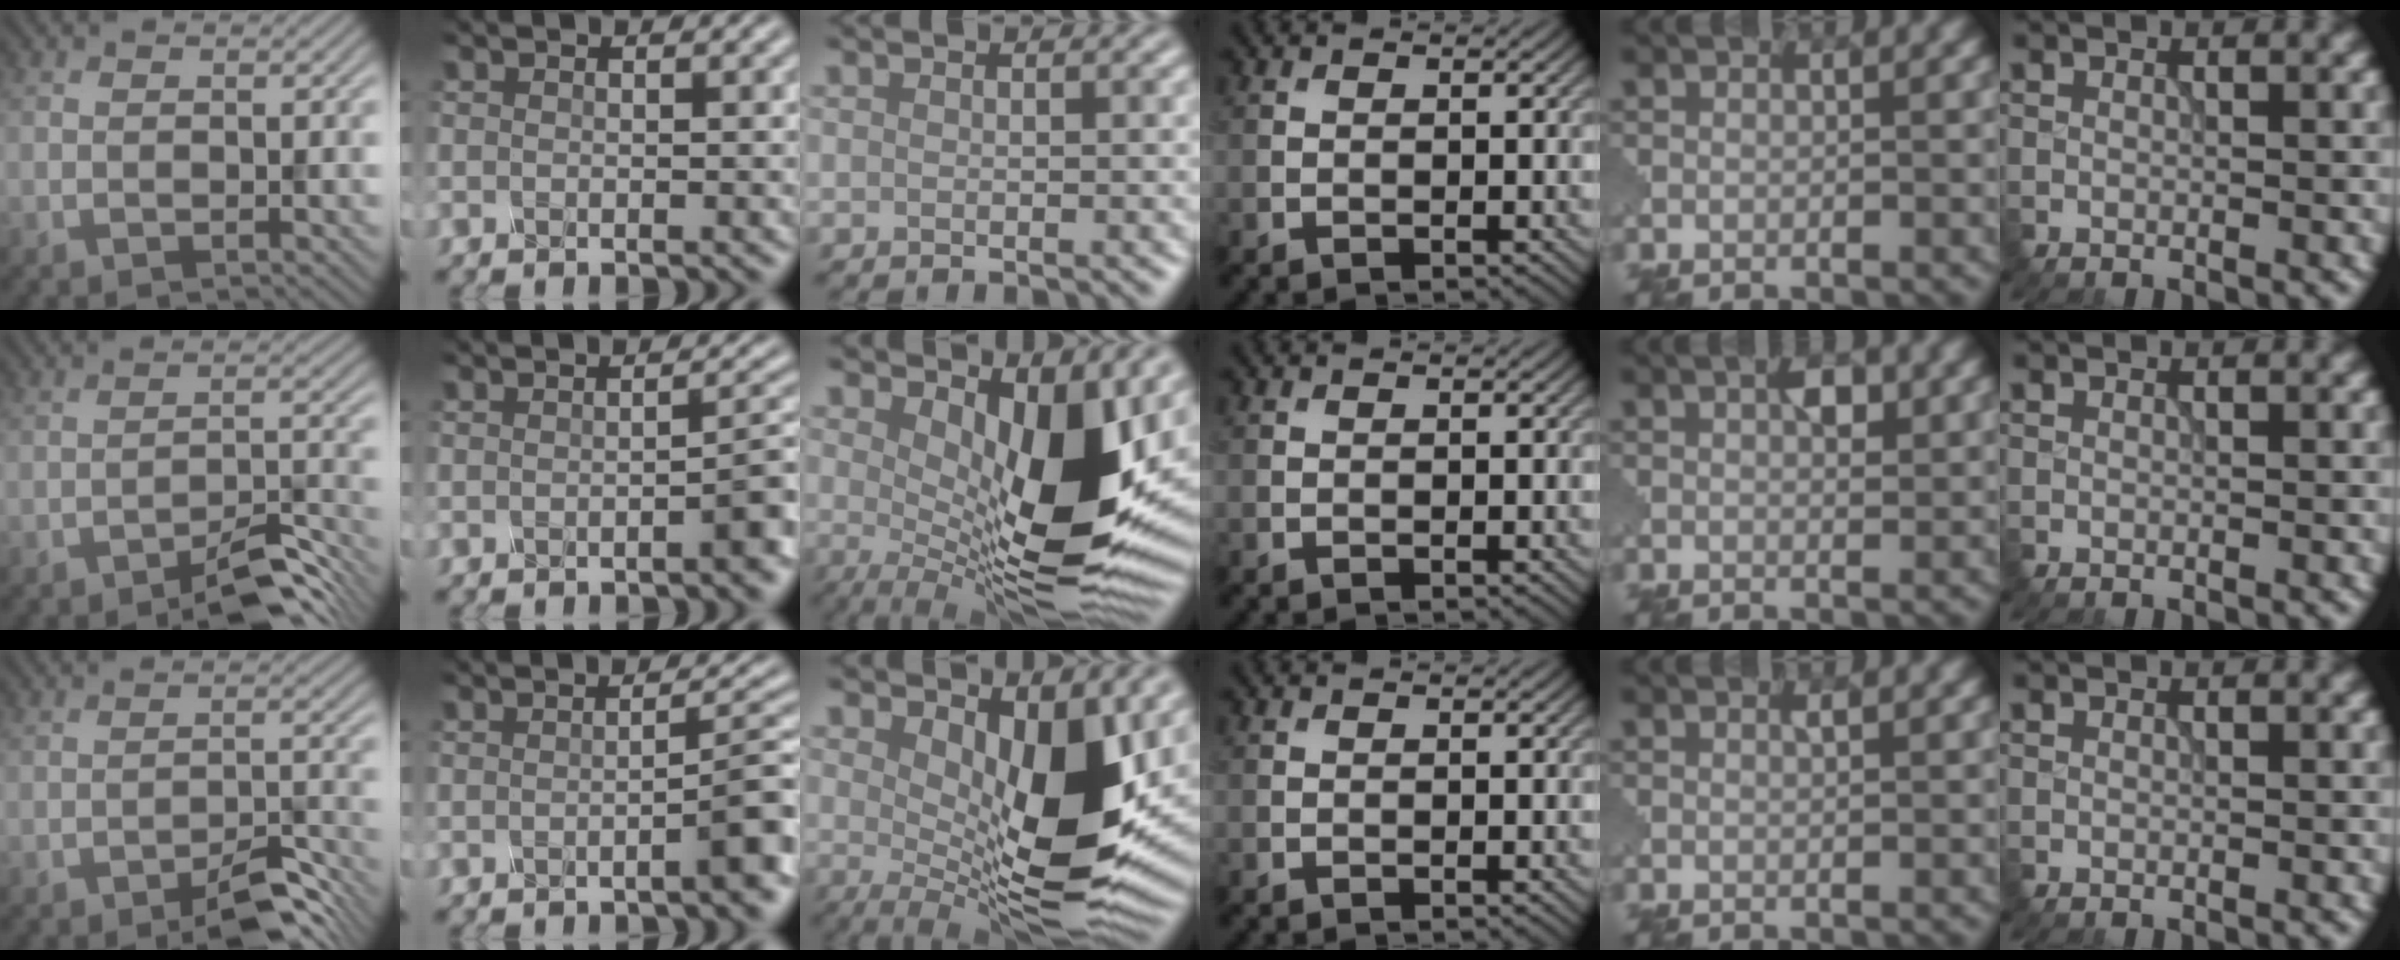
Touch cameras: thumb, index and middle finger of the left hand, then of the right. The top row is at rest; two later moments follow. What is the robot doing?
{"motion": "press", "object": "mechanical pencil"}